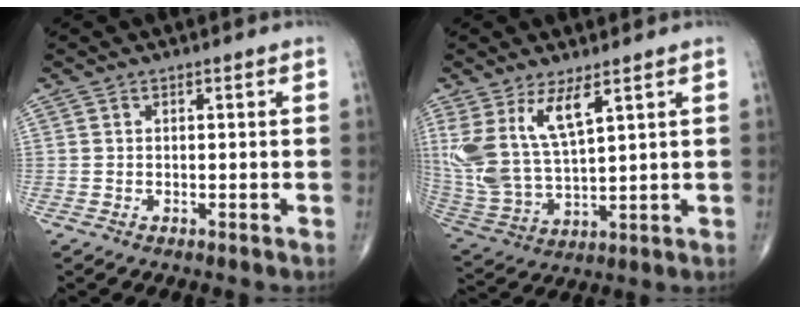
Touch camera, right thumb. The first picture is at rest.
{"total": 13.3, "force": [6.2, 5.0, 10.6], "torque": [-0.225, -0.029, 0.139]}